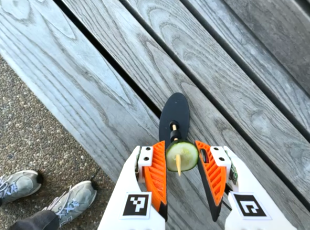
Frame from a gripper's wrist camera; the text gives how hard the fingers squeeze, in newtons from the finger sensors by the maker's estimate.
{"total": 10.1, "left": 10.1, "right": 10.2}